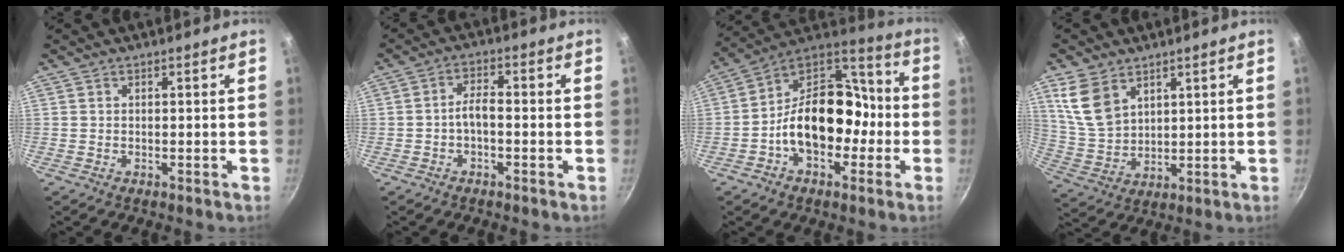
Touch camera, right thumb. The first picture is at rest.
{"total": 3.5, "force": [-1.2, 1.8, 2.8], "torque": [-0.045, 0.024, -0.025]}
{"total": 18.2, "force": [-3.8, 12.7, 12.5], "torque": [-0.151, 0.066, -0.073]}
{"total": 9.4, "force": [5.0, 6.1, 5.1], "torque": [-0.085, -0.024, 0.114]}